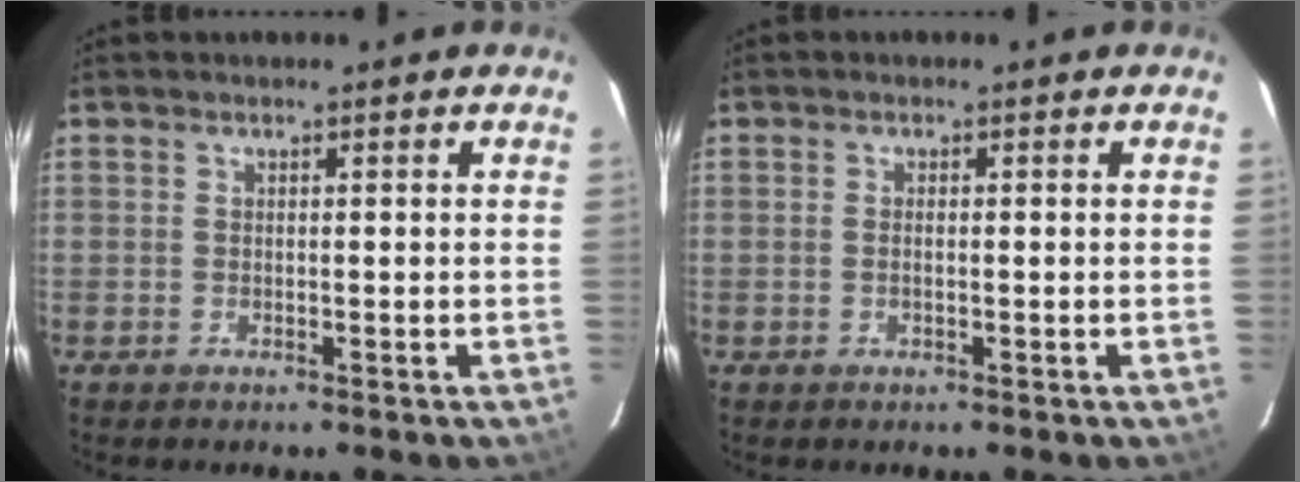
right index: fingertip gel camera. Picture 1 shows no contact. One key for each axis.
{"total": 1.0, "fx": -0.1, "fy": 0.2, "fz": 1.0, "tx": -0.021, "ty": 0.001, "tz": -0.004}